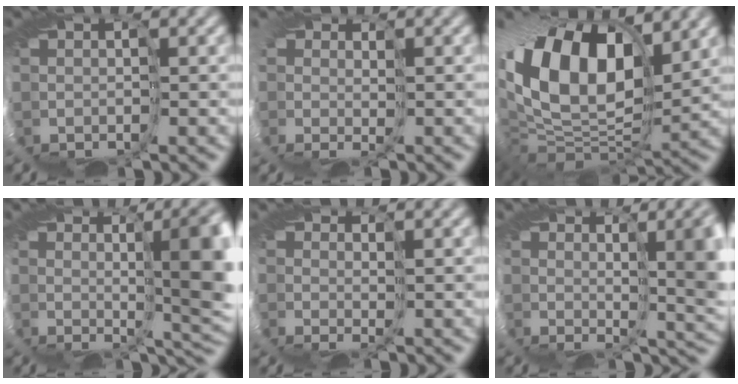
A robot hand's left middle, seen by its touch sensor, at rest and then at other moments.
{"total": 2.6, "force": [0.3, 1.8, 1.9], "torque": [-0.029, 0.002, 0.000]}
{"total": 14.0, "force": [5.1, 8.5, 9.8], "torque": [-0.212, 0.023, 0.084]}
{"total": 10.2, "force": [1.4, 3.2, 9.6], "torque": [-0.120, -0.001, 0.029]}
{"total": 1.0, "force": [0.6, -0.2, 0.7], "torque": [-0.023, 0.000, 0.007]}
{"total": 9.2, "force": [1.6, 3.4, 8.4], "torque": [-0.111, -0.004, 0.036]}